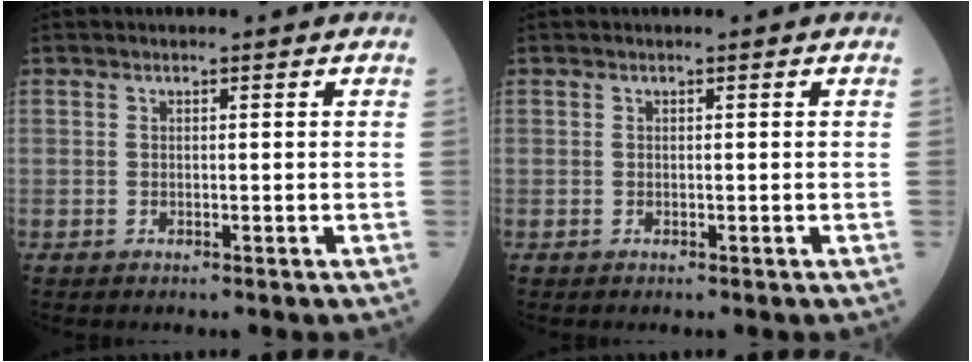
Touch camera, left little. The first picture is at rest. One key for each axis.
{"total": 0.0}